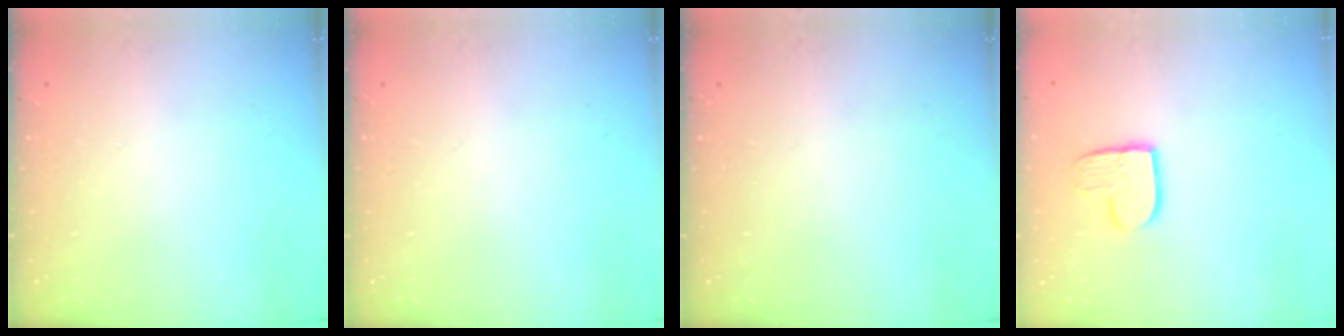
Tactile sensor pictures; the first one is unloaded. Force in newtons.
{"total": 0.0}
{"total": 0.0}
{"total": 9.5, "press": 9.5, "slide": 0.3}